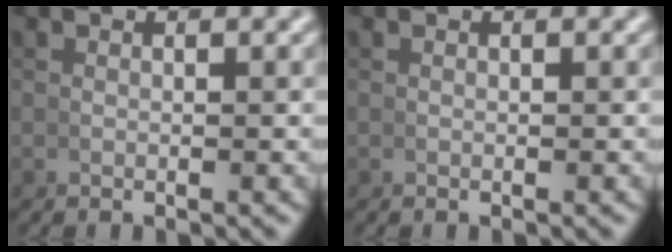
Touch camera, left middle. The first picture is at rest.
{"total": 0.0}